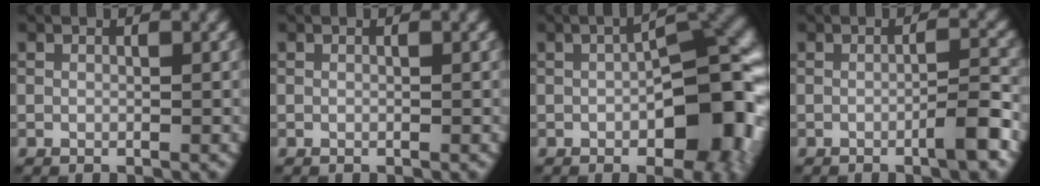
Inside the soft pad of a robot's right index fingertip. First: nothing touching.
{"total": 0.0}
{"total": 9.7, "force": [-2.4, 4.3, 8.3], "torque": [-0.101, 0.009, -0.037]}
{"total": 3.2, "force": [-1.4, 0.4, 2.8], "torque": [-0.037, 0.011, -0.028]}